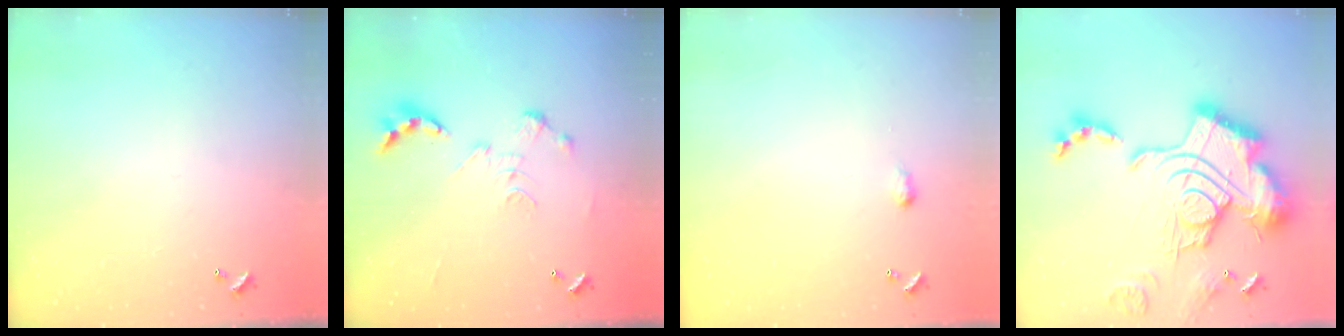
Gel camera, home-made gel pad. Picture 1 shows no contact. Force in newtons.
{"total": 0.0}
{"total": 1.6, "press": 1.5, "slide": 0.4}
{"total": 3.8, "press": 3.1, "slide": 2.2}